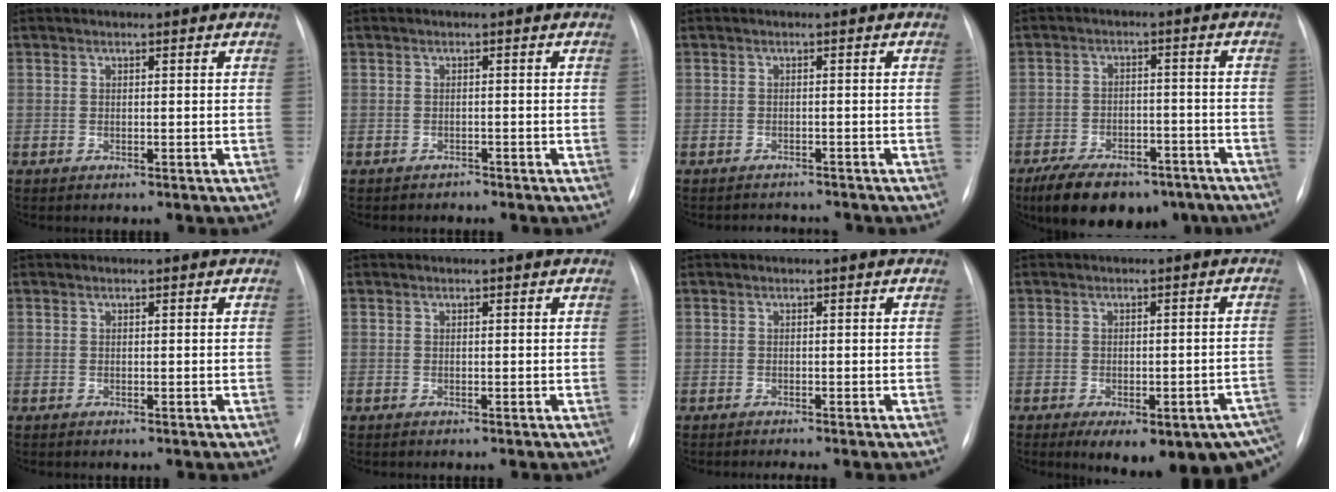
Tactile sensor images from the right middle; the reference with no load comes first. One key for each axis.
{"total": 0.9, "fx": -0.8, "fy": 0.2, "fz": -0.3, "tx": 0.003, "ty": -0.003, "tz": -0.014}
{"total": 3.1, "fx": -3.1, "fy": 0.6, "fz": 0.0, "tx": 0.001, "ty": -0.003, "tz": -0.038}
{"total": 14.9, "fx": -10.7, "fy": 7.0, "fz": 7.6, "tx": -0.129, "ty": 0.002, "tz": -0.157}
{"total": 0.0}
{"total": 0.0}
{"total": 1.4, "fx": -1.1, "fy": -0.3, "fz": 0.8, "tx": -0.008, "ty": 0.000, "tz": -0.014}
{"total": 16.8, "fx": -10.5, "fy": 5.9, "fz": 11.8, "tx": -0.099, "ty": 0.012, "tz": -0.118}